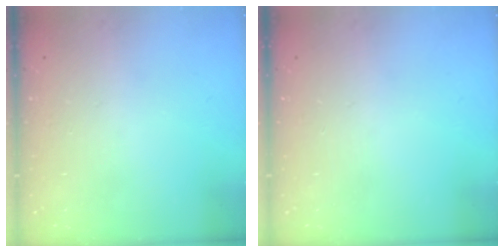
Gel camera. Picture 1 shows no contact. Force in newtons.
{"total": 0.0}